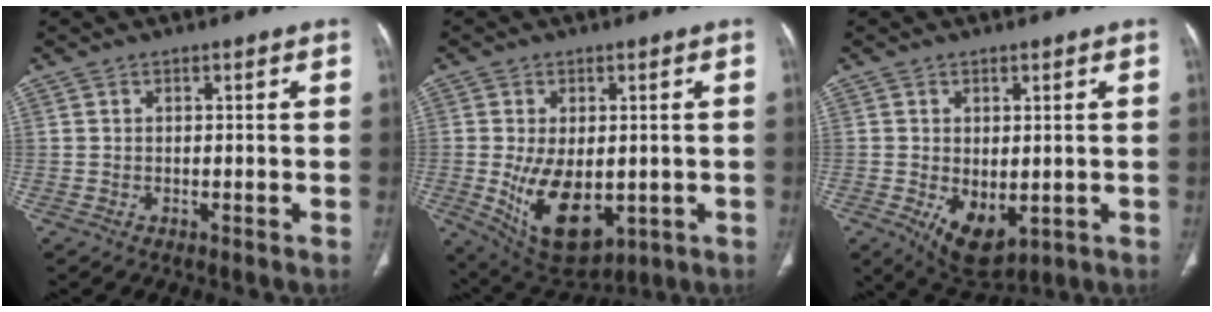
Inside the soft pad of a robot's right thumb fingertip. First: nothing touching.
{"total": 13.3, "force": [-2.1, 7.6, 10.7], "torque": [-0.164, -0.017, -0.006]}
{"total": 8.3, "force": [-1.7, 4.9, 6.5], "torque": [-0.094, -0.015, -0.007]}